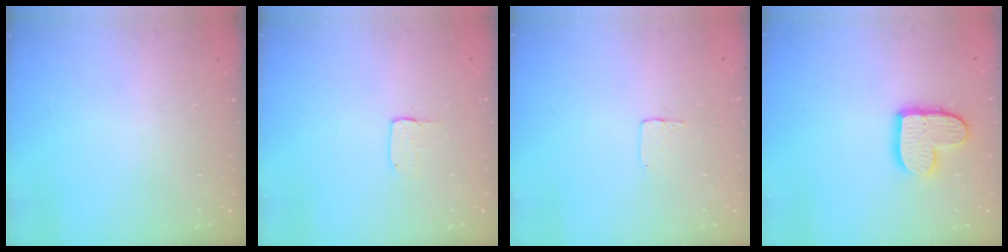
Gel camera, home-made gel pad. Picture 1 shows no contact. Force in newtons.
{"total": 2.0, "press": 2.0, "slide": 0.0}
{"total": 3.7, "press": 3.7, "slide": 0.1}
{"total": 12.2, "press": 12.2, "slide": 0.8}